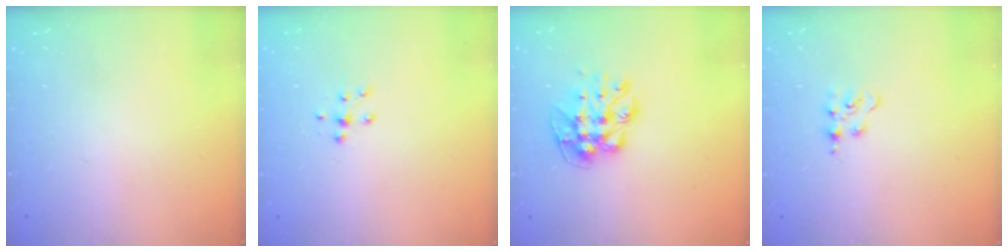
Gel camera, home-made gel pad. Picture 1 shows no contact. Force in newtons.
{"total": 5.9, "press": 5.8, "slide": 0.8}
{"total": 10.9, "press": 10.9, "slide": 1.0}
{"total": 2.9, "press": 2.9, "slide": 0.4}